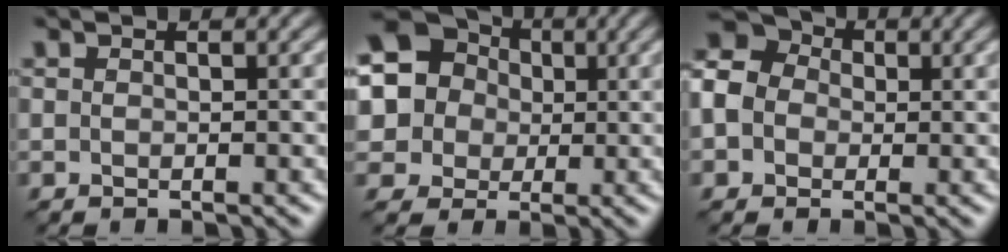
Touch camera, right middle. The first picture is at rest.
{"total": 13.5, "force": [4.0, 12.2, 4.3], "torque": [-0.132, 0.046, 0.053]}
{"total": 8.8, "force": [0.3, 7.7, 4.2], "torque": [-0.098, 0.036, -0.039]}